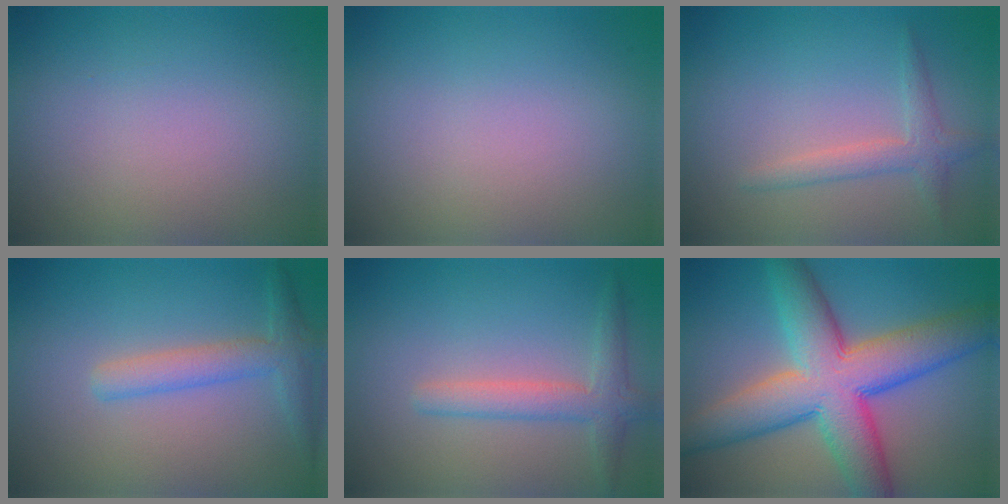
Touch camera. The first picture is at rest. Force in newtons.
{"total": 0.0}
{"total": 2.1, "press": 2.1, "slide": 0.1}
{"total": 2.8, "press": 2.8, "slide": 0.1}
{"total": 2.8, "press": 2.8, "slide": 0.1}
{"total": 10.9, "press": 10.9, "slide": 0.1}